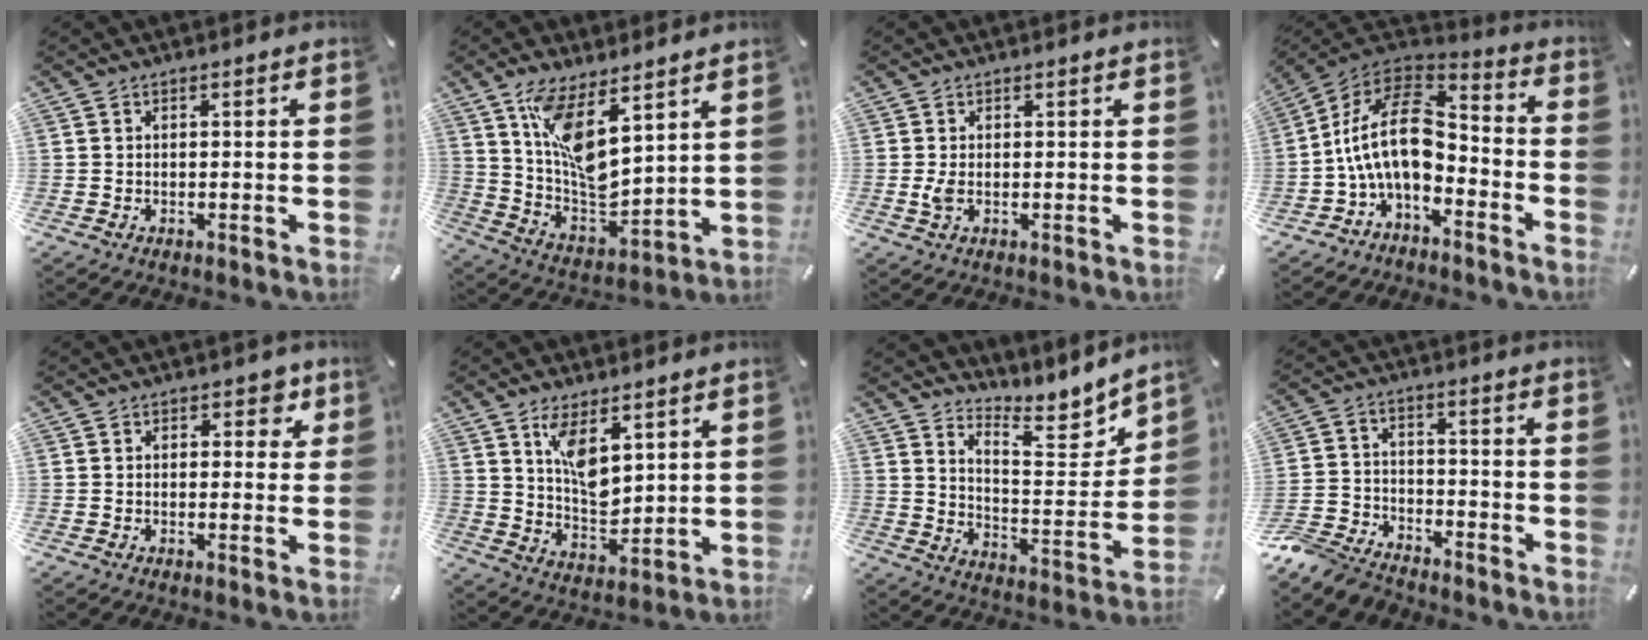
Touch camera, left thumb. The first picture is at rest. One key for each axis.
{"total": 12.9, "fx": 7.8, "fy": 5.0, "fz": 9.0, "tx": -0.180, "ty": -0.055, "tz": 0.144}
{"total": 2.3, "fx": 0.1, "fy": 1.0, "fz": 2.0, "tx": -0.054, "ty": -0.005, "tz": -0.002}
{"total": 18.7, "fx": -3.0, "fy": 11.4, "fz": 14.5, "tx": -0.300, "ty": 0.022, "tz": -0.050}
{"total": 4.3, "fx": 1.8, "fy": 2.8, "fz": 2.7, "tx": -0.011, "ty": -0.006, "tz": 0.020}
{"total": 9.8, "fx": 5.3, "fy": 5.5, "fz": 6.1, "tx": -0.109, "ty": -0.028, "tz": 0.096}
{"total": 10.3, "fx": 8.5, "fy": 4.1, "fz": 4.2, "tx": -0.048, "ty": -0.089, "tz": 0.145}
{"total": 8.7, "fx": -7.8, "fy": 3.3, "fz": 1.9, "tx": -0.044, "ty": 0.034, "tz": -0.155}